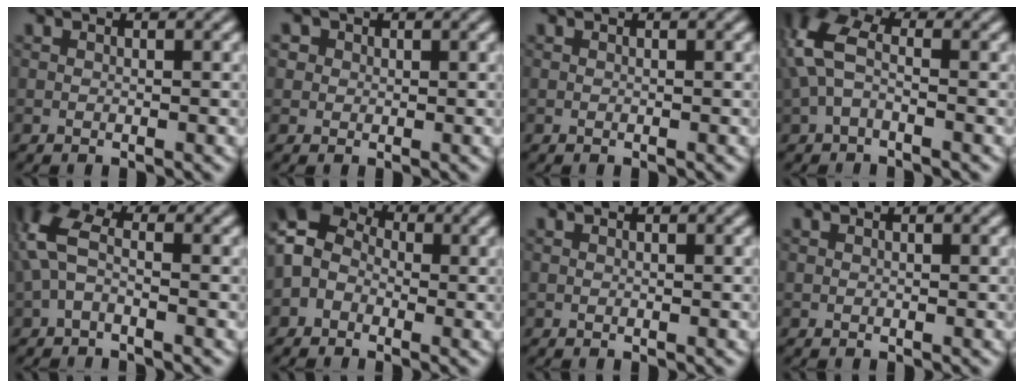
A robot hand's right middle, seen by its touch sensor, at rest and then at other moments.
{"total": 2.1, "force": [1.0, 1.7, 0.7], "torque": [-0.010, 0.002, 0.017]}
{"total": 0.0}
{"total": 4.8, "force": [0.1, 2.8, 3.8], "torque": [-0.101, 0.016, -0.013]}
{"total": 4.2, "force": [-0.1, 2.4, 3.5], "torque": [-0.091, 0.016, -0.016]}
{"total": 6.1, "force": [-0.9, 4.8, 3.6], "torque": [-0.070, 0.020, -0.033]}
{"total": 0.0}
{"total": 0.0}